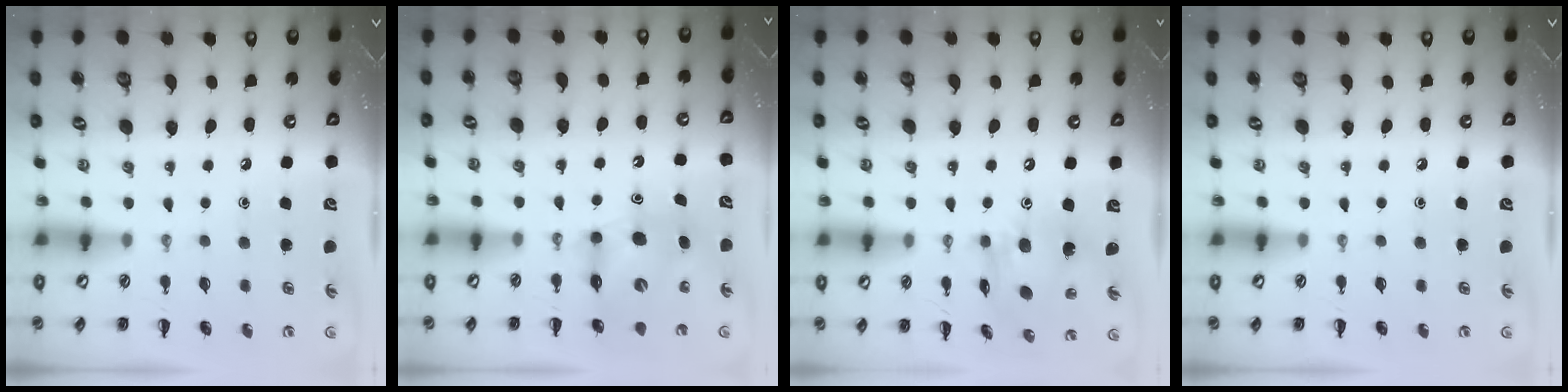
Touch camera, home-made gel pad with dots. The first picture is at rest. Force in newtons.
{"total": 7.8, "press": 7.8, "slide": 0.9}
{"total": 12.1, "press": 12.0, "slide": 1.4}
{"total": 0.0}